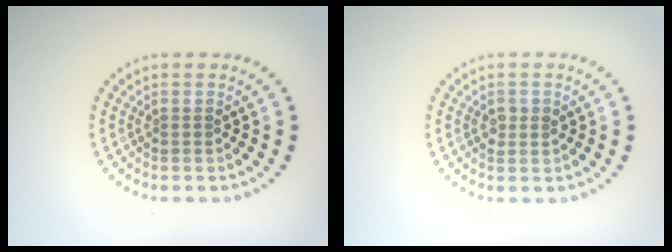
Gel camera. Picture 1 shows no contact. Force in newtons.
{"total": 1.5, "press": 1.5, "slide": 0.2}